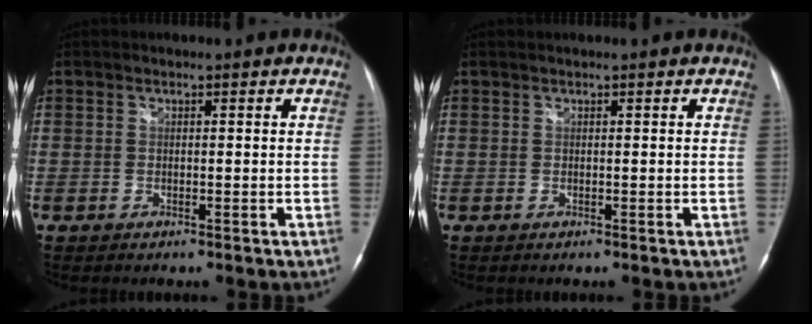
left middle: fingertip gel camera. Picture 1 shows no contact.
{"total": 0.0}